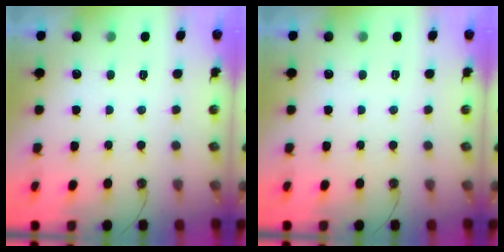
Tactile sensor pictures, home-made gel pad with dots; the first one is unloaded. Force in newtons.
{"total": 0.0}